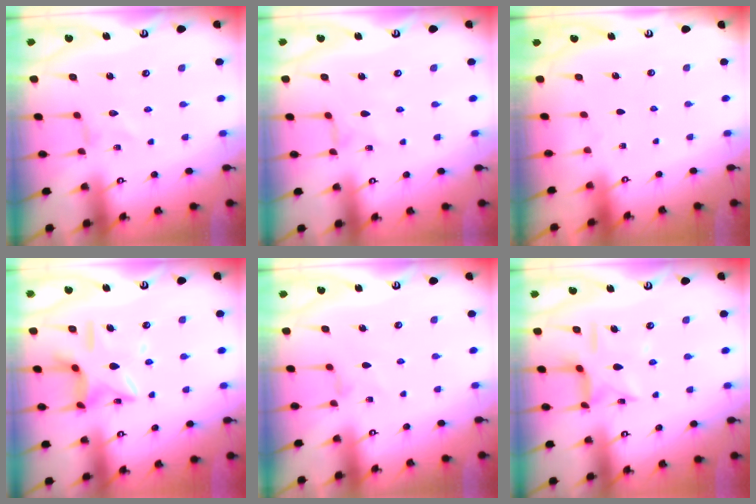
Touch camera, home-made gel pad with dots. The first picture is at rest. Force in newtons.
{"total": 0.0}
{"total": 0.0}
{"total": 11.9, "press": 11.8, "slide": 0.9}
{"total": 1.4, "press": 1.3, "slide": 0.4}
{"total": 10.7, "press": 10.7, "slide": 0.7}